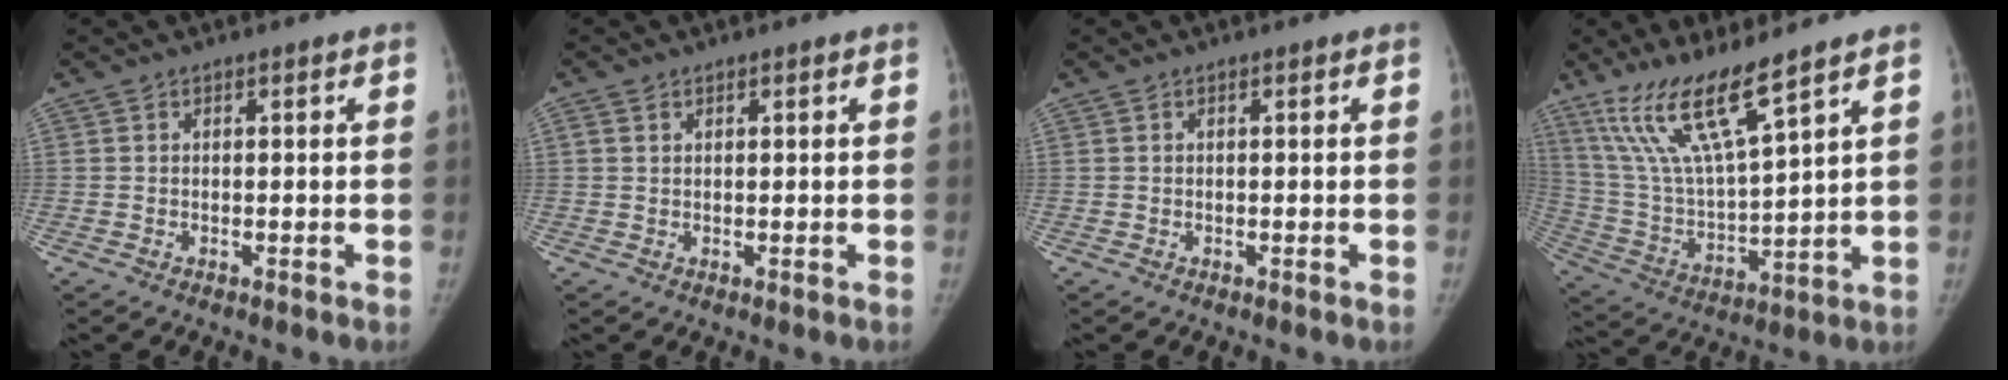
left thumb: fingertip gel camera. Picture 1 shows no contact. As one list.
[{"total": 1.0, "force": [0.6, 0.7, 0.4], "torque": [-0.006, -0.002, 0.011]}, {"total": 0.0}, {"total": 15.0, "force": [10.5, 2.1, 10.5], "torque": [-0.200, -0.057, 0.219]}]